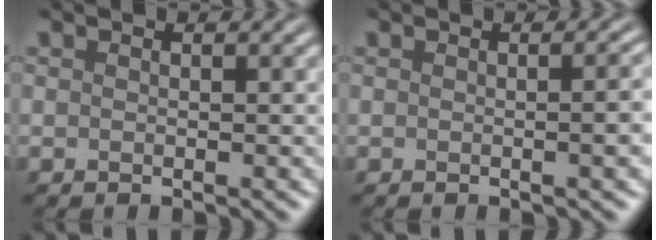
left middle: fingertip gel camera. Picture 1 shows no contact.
{"total": 3.9, "force": [0.0, 1.7, 3.6], "torque": [-0.010, 0.017, -0.005]}